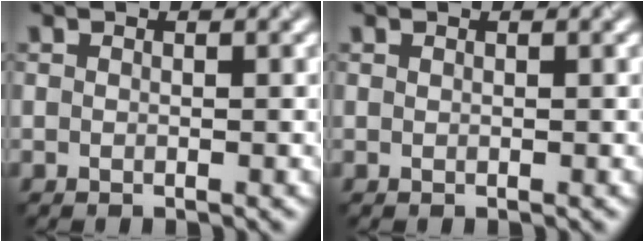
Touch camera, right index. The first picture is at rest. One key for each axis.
{"total": 0.0}